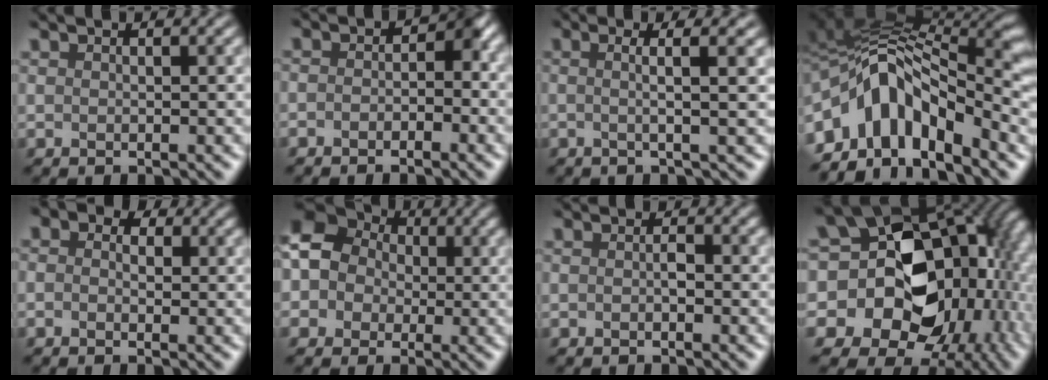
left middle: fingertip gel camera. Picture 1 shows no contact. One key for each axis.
{"total": 2.0, "fx": -1.9, "fy": -0.5, "fz": 0.0, "tx": -0.025, "ty": -0.001, "tz": -0.010}
{"total": 2.0, "fx": -0.2, "fy": -0.8, "fz": 1.8, "tx": -0.047, "ty": 0.000, "tz": 0.010}
{"total": 7.8, "fx": -3.1, "fy": 4.0, "fz": 5.9, "tx": -0.127, "ty": 0.012, "tz": -0.045}
{"total": 0.9, "fx": -0.2, "fy": 0.9, "fz": 0.1, "tx": -0.002, "ty": 0.007, "tz": -0.006}
{"total": 6.3, "fx": -0.5, "fy": 6.1, "fz": 1.1, "tx": -0.057, "ty": 0.027, "tz": -0.027}
{"total": 1.5, "fx": -0.8, "fy": -0.9, "fz": -0.8, "tx": -0.007, "ty": -0.001, "tz": 0.009}
{"total": 17.0, "fx": -3.2, "fy": 13.4, "fz": 10.0, "tx": -0.145, "ty": -0.013, "tz": -0.028}